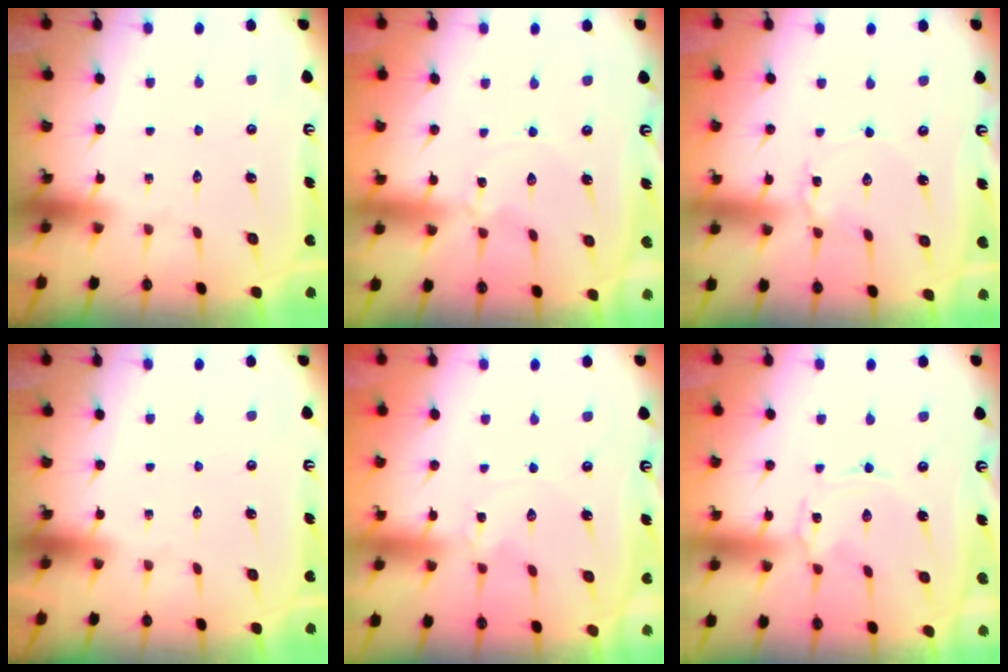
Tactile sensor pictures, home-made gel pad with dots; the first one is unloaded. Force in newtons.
{"total": 0.5, "press": 0.5, "slide": 0.2}
{"total": 1.7, "press": 1.7, "slide": 0.2}
{"total": 0.0}
{"total": 0.0}
{"total": 0.7, "press": 0.7, "slide": 0.1}